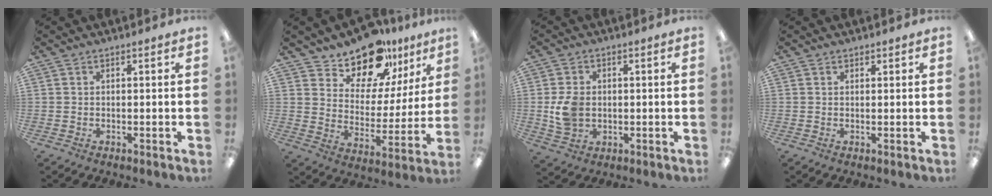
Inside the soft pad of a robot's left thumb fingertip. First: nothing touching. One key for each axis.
{"total": 15.8, "fx": 13.3, "fy": 7.2, "fz": 4.6, "tx": -0.079, "ty": -0.108, "tz": 0.241}
{"total": 7.6, "fx": 0.1, "fy": 5.9, "fz": 4.8, "tx": -0.091, "ty": 0.002, "tz": 0.002}
{"total": 1.1, "fx": 0.9, "fy": 0.6, "fz": 0.0, "tx": 0.000, "ty": 0.001, "tz": 0.016}